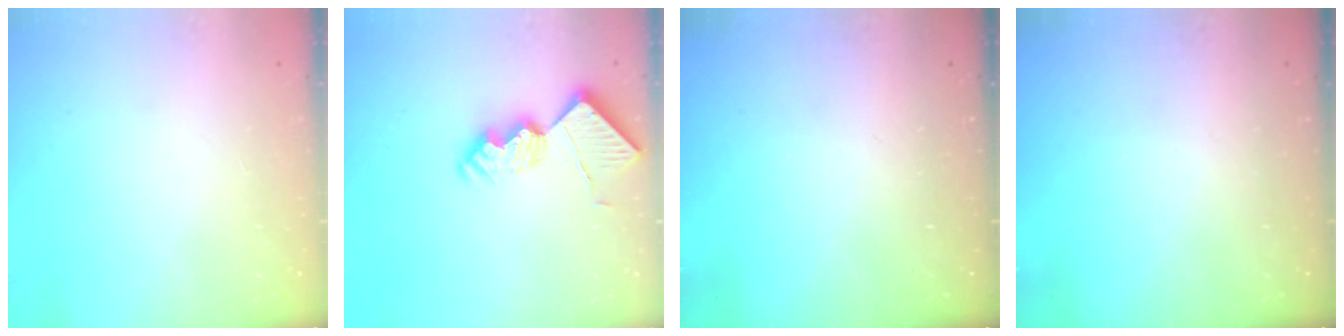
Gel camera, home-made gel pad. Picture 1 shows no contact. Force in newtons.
{"total": 17.4, "press": 17.4, "slide": 0.2}
{"total": 0.0}
{"total": 0.0}